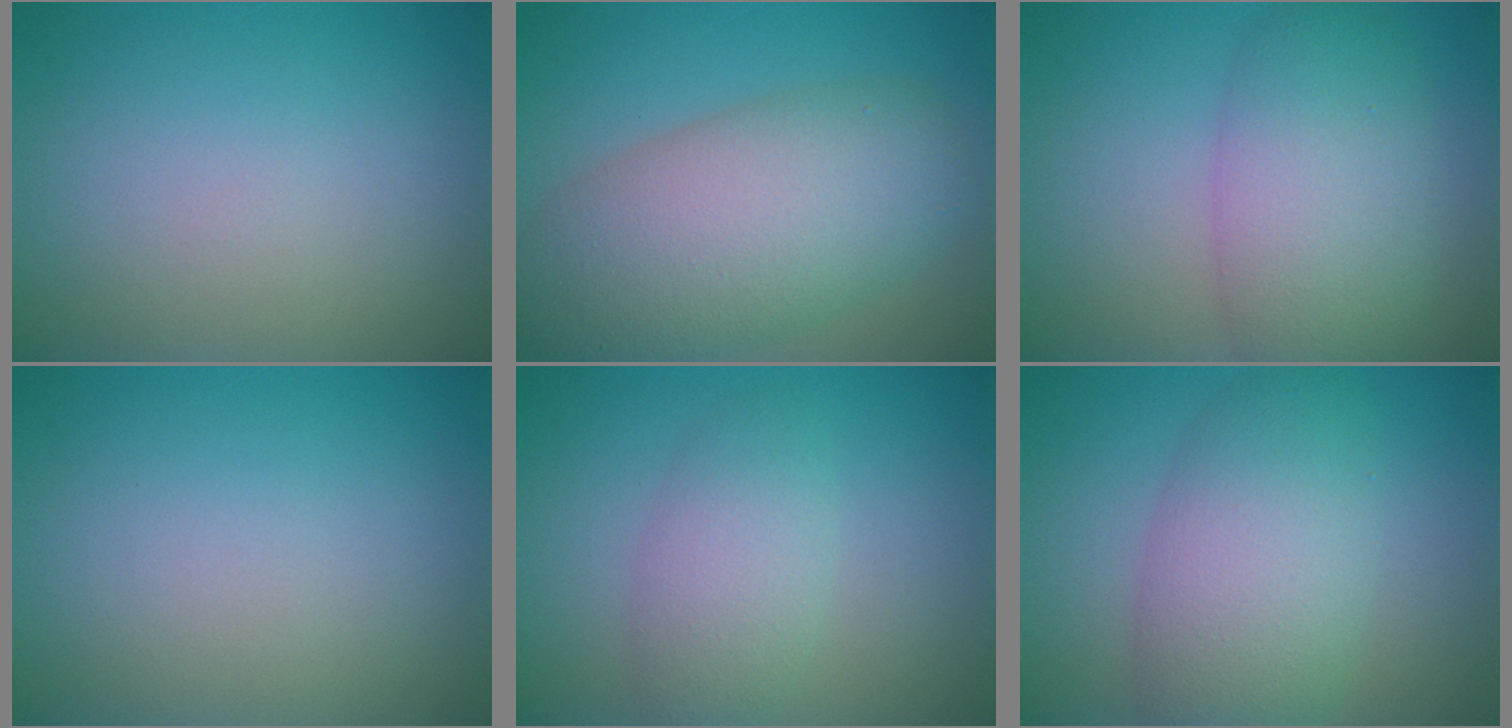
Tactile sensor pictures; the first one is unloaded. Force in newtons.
{"total": 9.5, "press": 9.5, "slide": 0.6}
{"total": 6.8, "press": 6.8, "slide": 0.4}
{"total": 0.0}
{"total": 3.4, "press": 3.4, "slide": 0.1}
{"total": 6.9, "press": 6.9, "slide": 0.0}